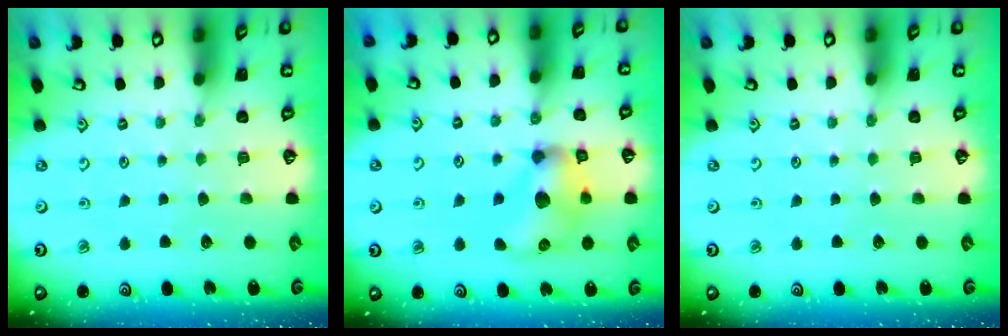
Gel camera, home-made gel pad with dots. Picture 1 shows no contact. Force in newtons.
{"total": 16.3, "press": 16.2, "slide": 1.1}
{"total": 0.0}